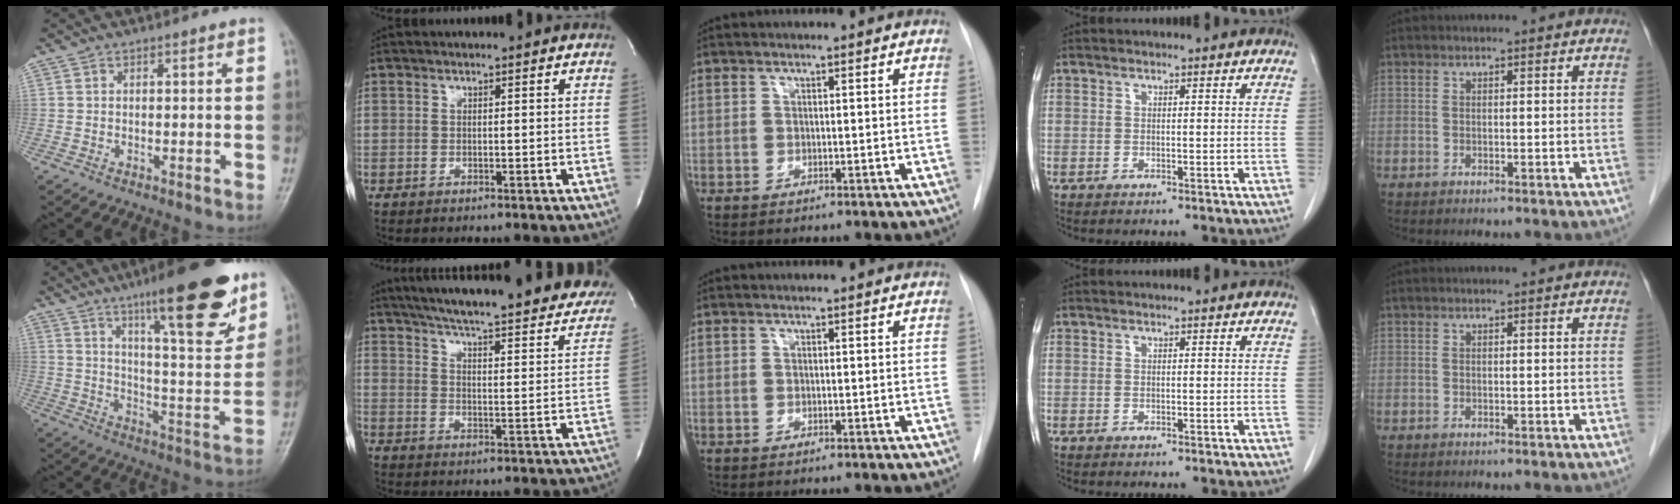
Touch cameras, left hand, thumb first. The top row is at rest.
{"thumb": {"total": 21.4, "force": [13.3, 4.9, 16.1], "torque": [-0.202, -0.061, 0.203]}, "index": {"total": 33.2, "force": [29.1, 5.4, 15.0], "torque": [-0.240, -0.070, 0.352]}}